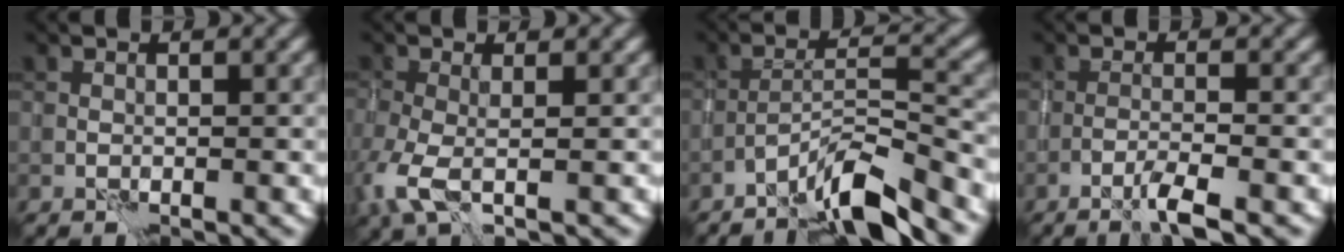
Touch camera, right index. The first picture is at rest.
{"total": 3.9, "force": [-1.3, 1.6, 3.3], "torque": [-0.091, -0.008, -0.029]}
{"total": 6.4, "force": [-5.0, 0.8, 4.0], "torque": [-0.065, 0.008, -0.092]}
{"total": 2.5, "force": [-1.6, 0.1, 1.9], "torque": [-0.033, 0.006, -0.039]}